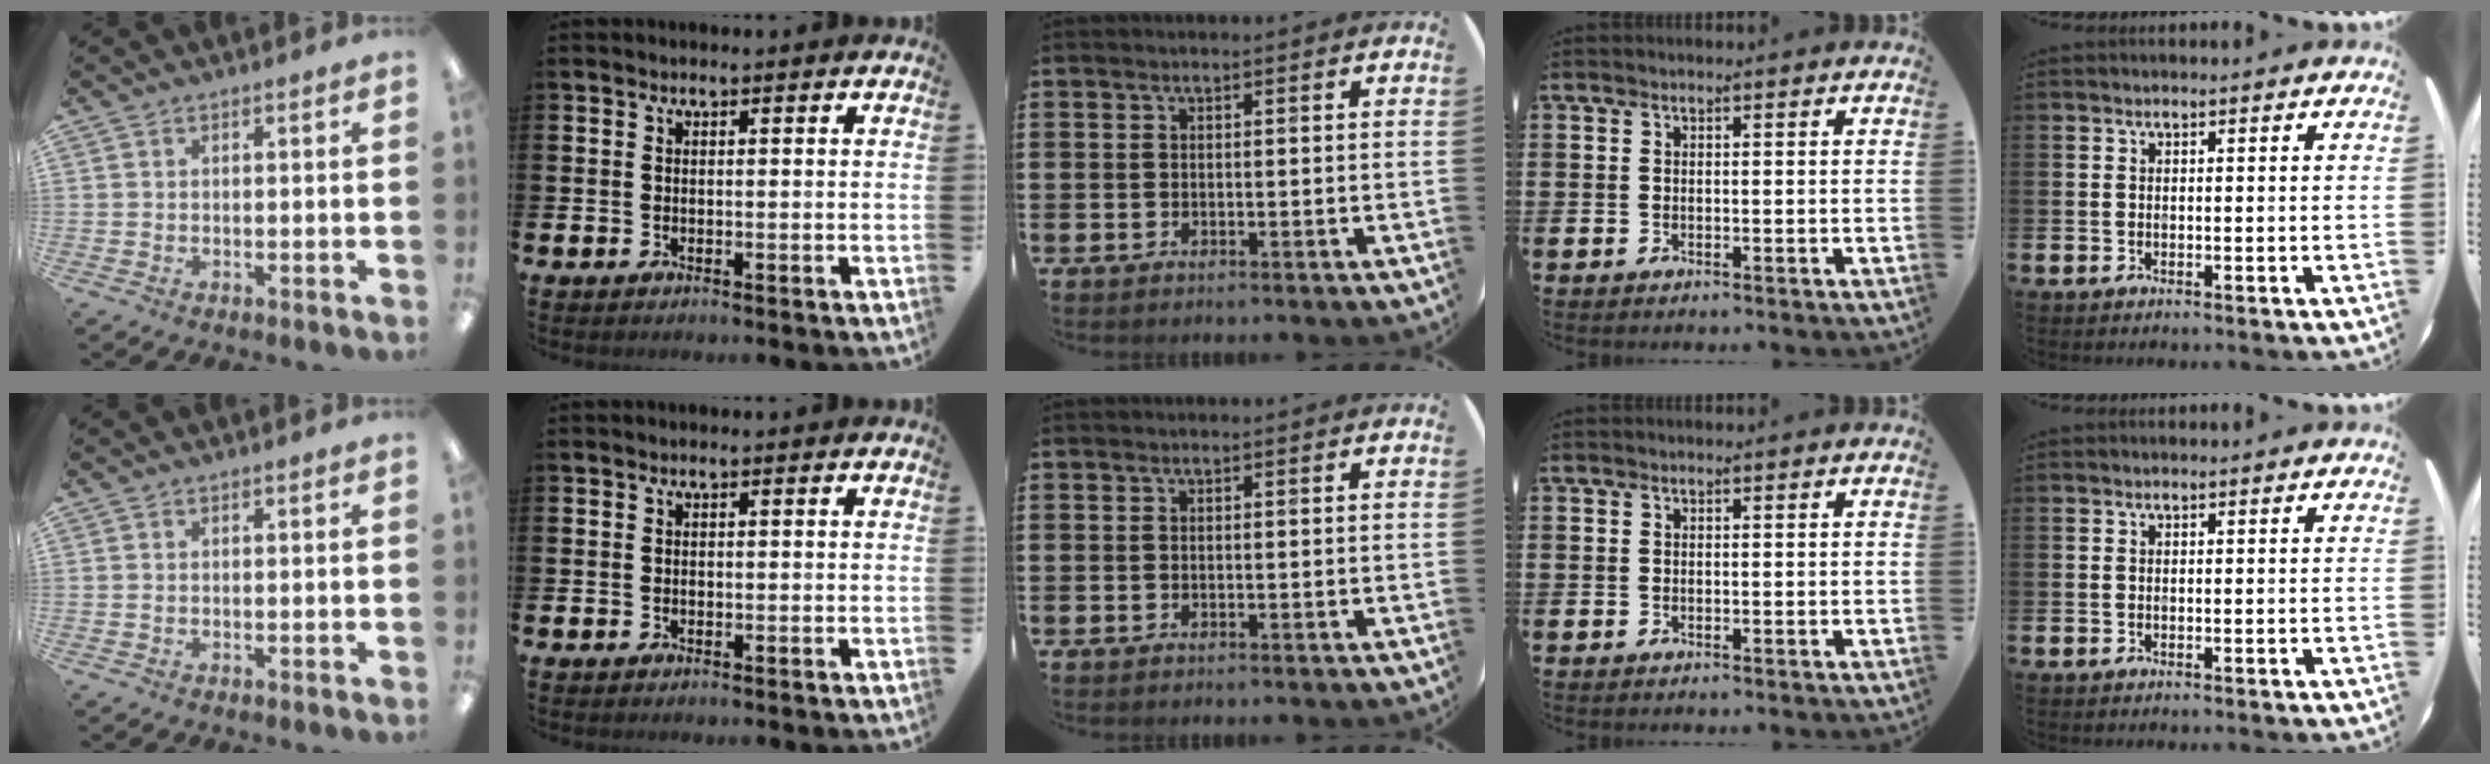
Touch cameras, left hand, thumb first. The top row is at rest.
{}